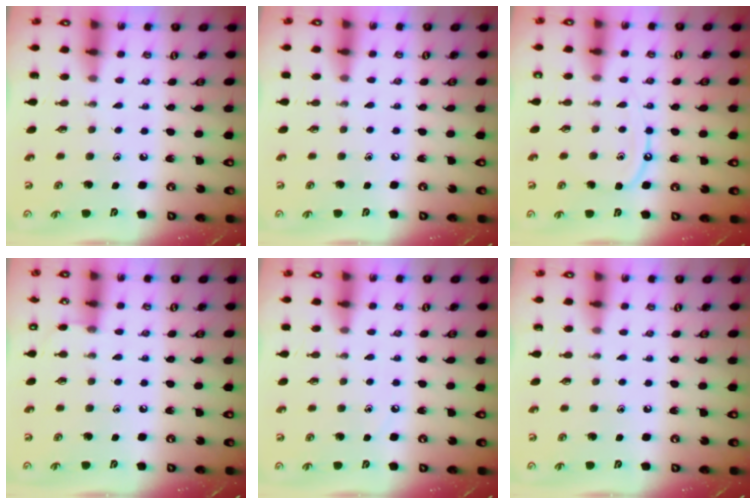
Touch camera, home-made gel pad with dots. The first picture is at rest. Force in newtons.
{"total": 0.9, "press": 0.9, "slide": 0.2}
{"total": 8.2, "press": 8.1, "slide": 0.9}
{"total": 3.9, "press": 3.8, "slide": 0.5}
{"total": 2.3, "press": 2.2, "slide": 0.4}
{"total": 0.0}